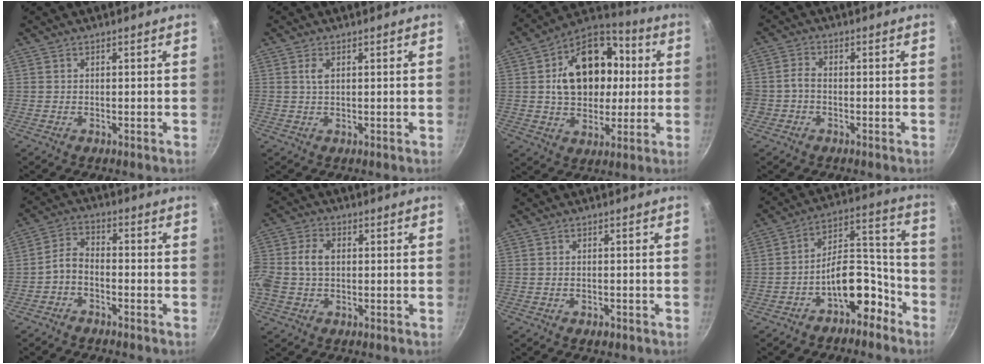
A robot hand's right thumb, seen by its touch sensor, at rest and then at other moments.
{"total": 1.7, "force": [0.6, 0.8, 1.4], "torque": [-0.028, -0.002, 0.012]}
{"total": 20.1, "force": [2.7, 14.7, 13.5], "torque": [-0.177, 0.030, 0.036]}
{"total": 2.7, "force": [-1.1, 2.0, 1.3], "torque": [-0.023, 0.018, -0.025]}
{"total": 4.4, "force": [-2.5, 2.3, 2.7], "torque": [-0.055, 0.038, -0.057]}
{"total": 8.5, "force": [0.1, 6.1, 6.0], "torque": [-0.122, 0.020, -0.010]}
{"total": 1.4, "force": [-0.8, 0.8, 0.8], "torque": [-0.015, 0.002, -0.011]}
{"total": 12.7, "force": [-7.0, 6.7, 8.2], "torque": [-0.077, 0.099, -0.106]}